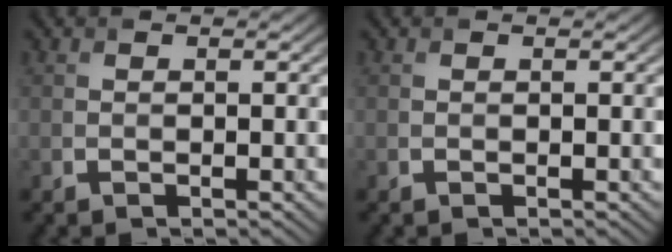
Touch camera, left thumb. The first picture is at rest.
{"total": 0.0}